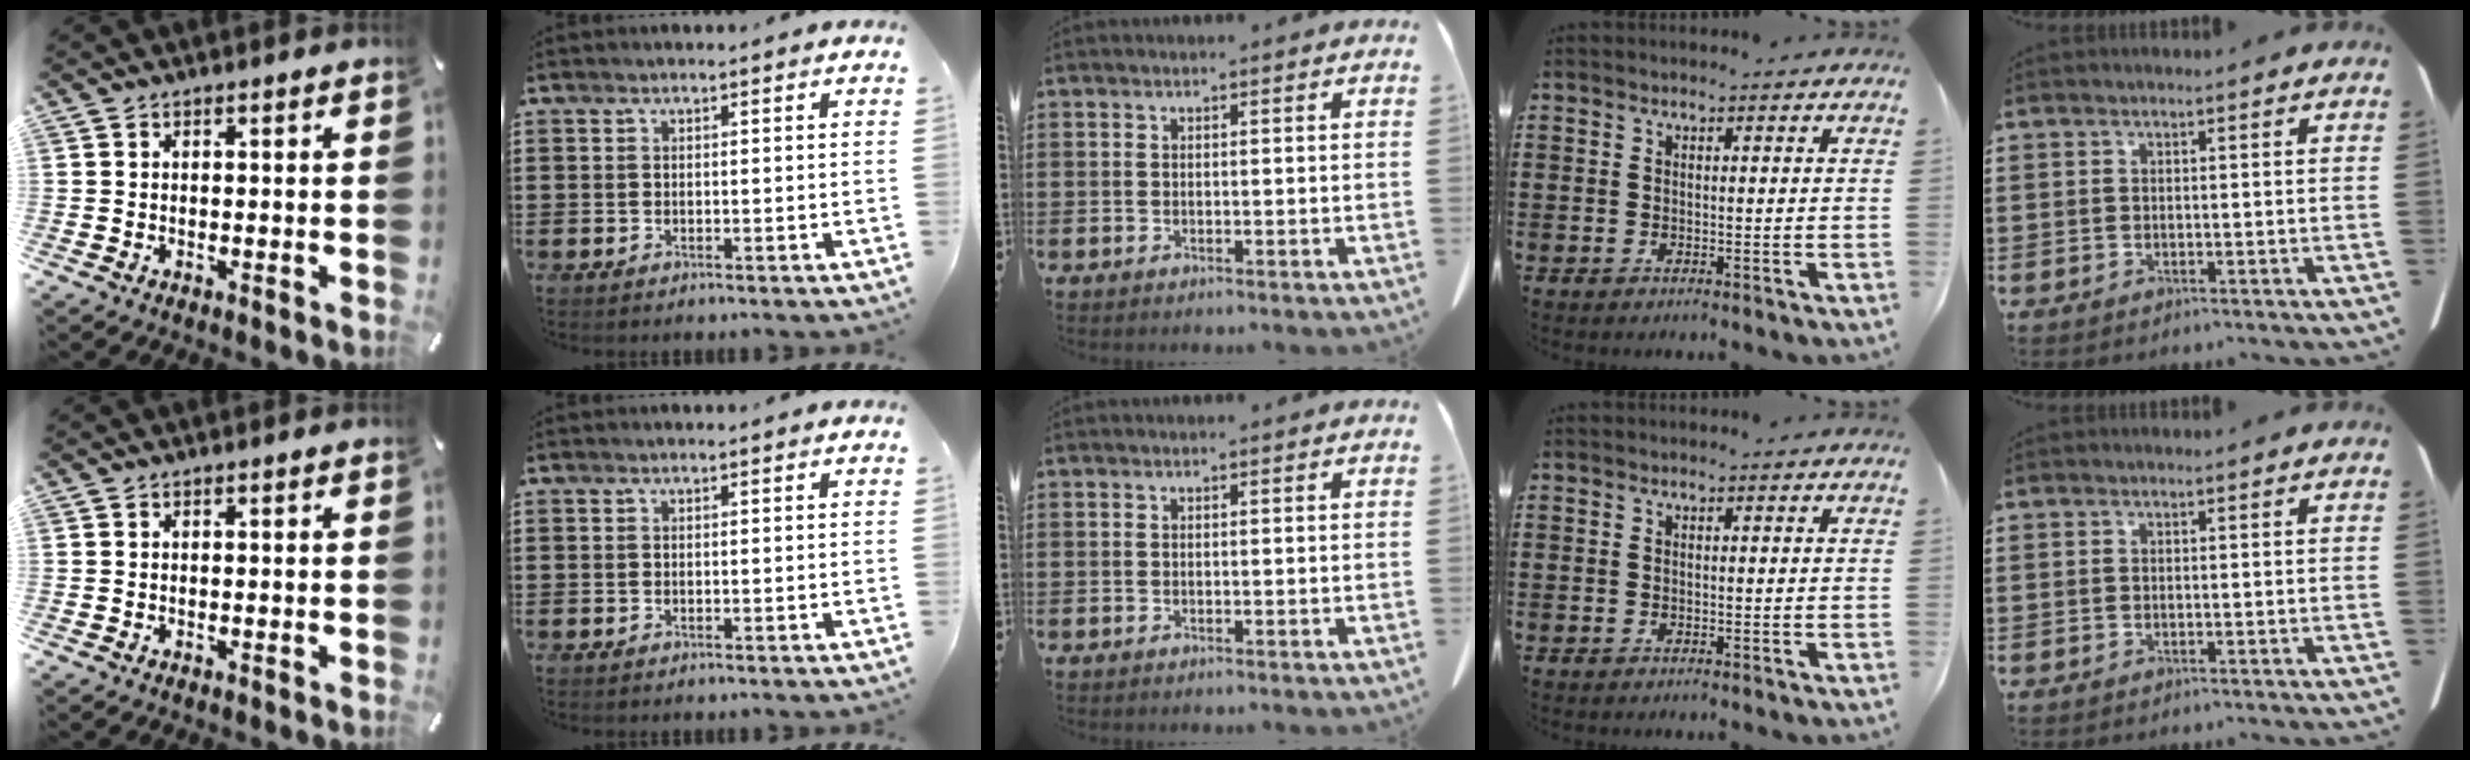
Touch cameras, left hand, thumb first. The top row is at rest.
{}